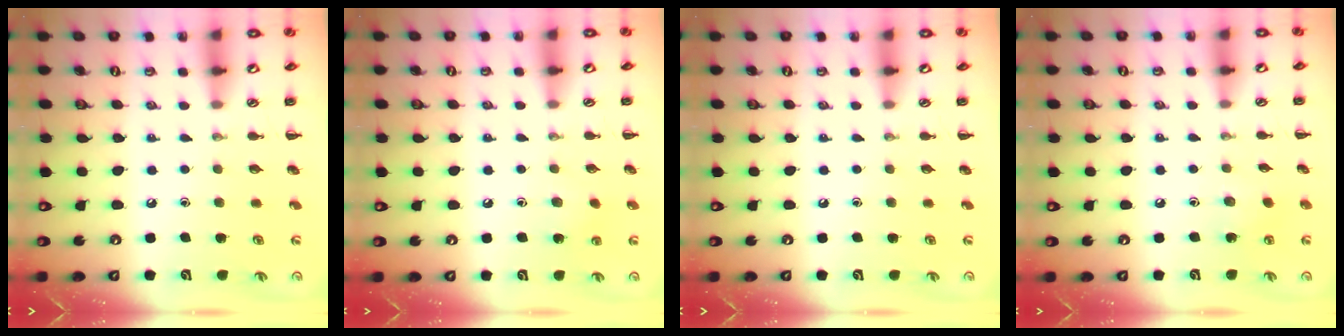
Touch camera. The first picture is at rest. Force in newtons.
{"total": 6.1, "press": 5.8, "slide": 1.8}
{"total": 0.0}
{"total": 5.6, "press": 5.5, "slide": 1.2}